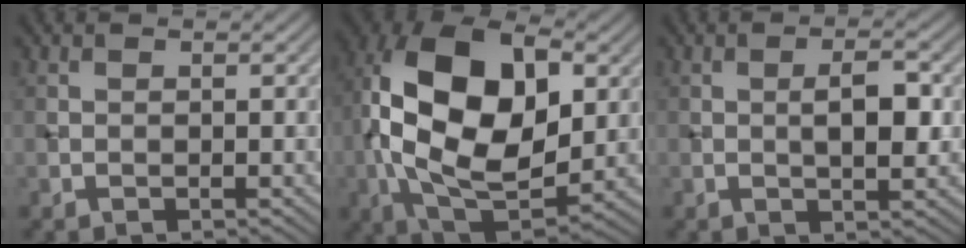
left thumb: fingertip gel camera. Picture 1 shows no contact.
{"total": 18.1, "force": [1.8, 10.8, 14.4], "torque": [-0.293, 0.009, 0.025]}
{"total": 3.8, "force": [0.1, 1.3, 3.5], "torque": [-0.061, 0.004, 0.002]}